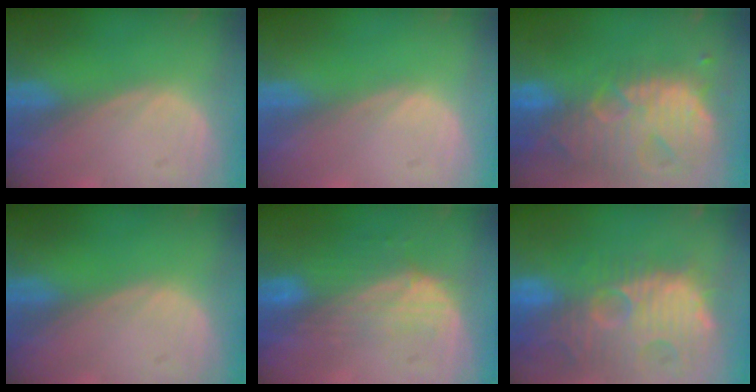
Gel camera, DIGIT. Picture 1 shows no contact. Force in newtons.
{"total": 0.0}
{"total": 13.9, "press": 11.7, "slide": 7.5}
{"total": 0.0}
{"total": 7.6, "press": 6.8, "slide": 3.3}
{"total": 14.2, "press": 12.5, "slide": 6.8}